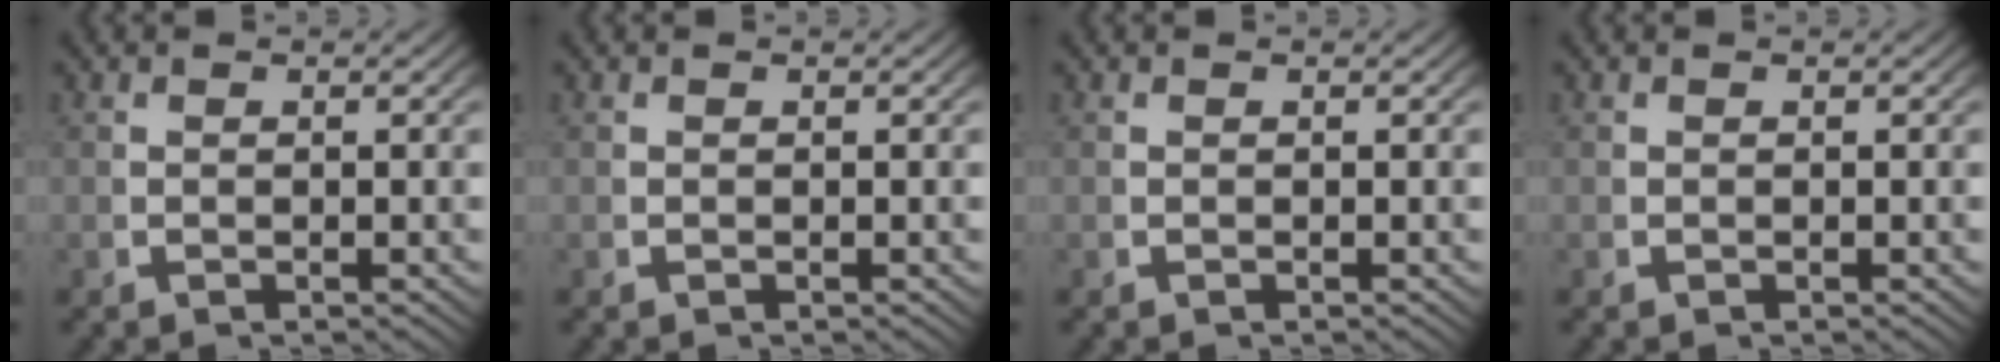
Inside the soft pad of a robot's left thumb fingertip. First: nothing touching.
{"total": 0.0}
{"total": 0.0}
{"total": 0.0}